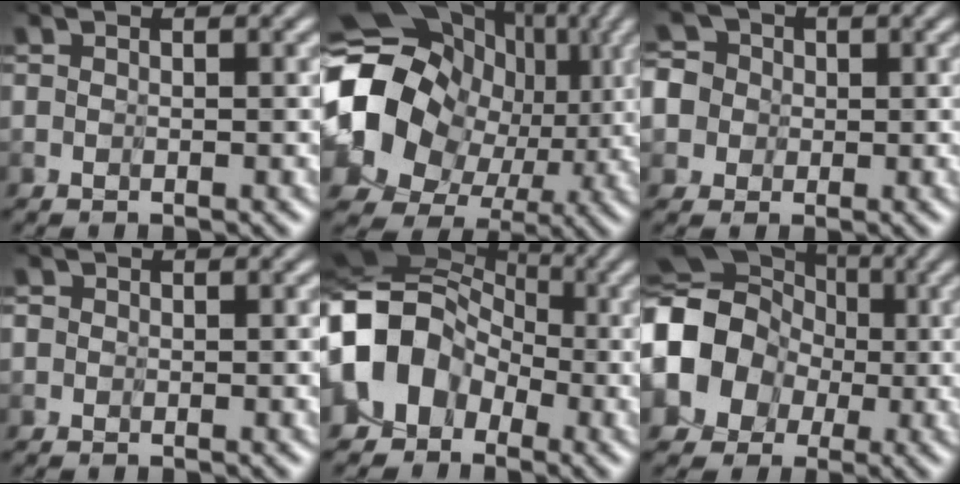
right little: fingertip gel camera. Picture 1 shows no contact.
{"total": 17.0, "force": [0.4, 15.1, 7.8], "torque": [-0.182, -0.009, -0.015]}
{"total": 4.0, "force": [-0.1, 3.9, 0.7], "torque": [-0.034, 0.021, -0.033]}
{"total": 0.8, "force": [0.1, 0.8, 0.2], "torque": [-0.006, 0.008, -0.009]}
{"total": 9.7, "force": [-2.6, 8.8, 3.3], "torque": [-0.064, -0.006, -0.090]}
{"total": 9.9, "force": [-1.3, 8.9, 4.2], "torque": [-0.096, -0.015, -0.056]}